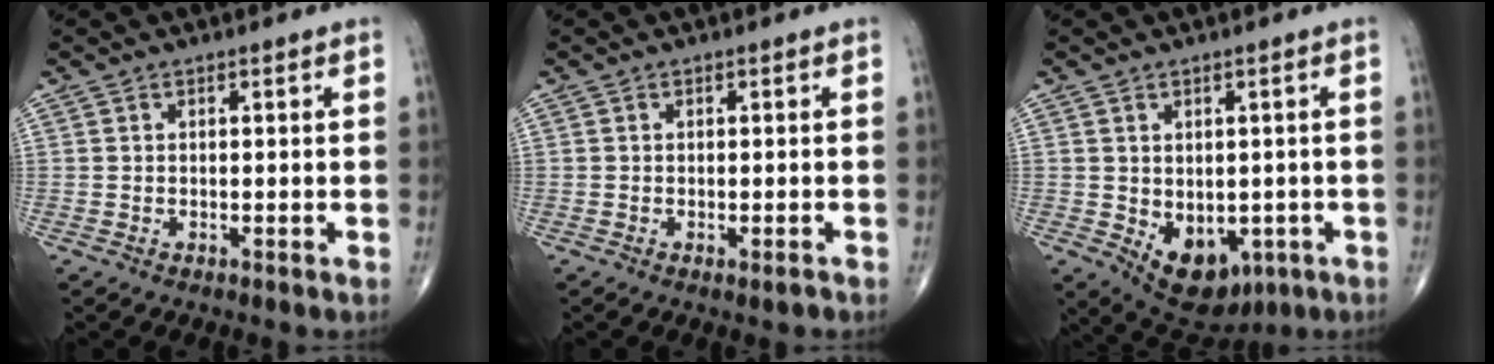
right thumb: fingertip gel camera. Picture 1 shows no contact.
{"total": 1.1, "force": [-0.6, 0.3, 0.9], "torque": [-0.012, -0.003, -0.006]}
{"total": 10.3, "force": [-3.1, 6.8, 7.0], "torque": [-0.075, -0.004, -0.025]}